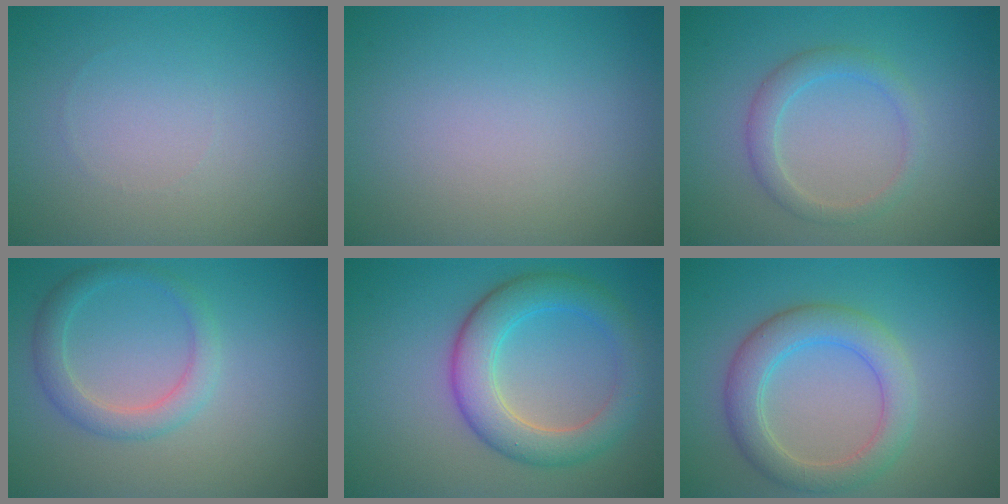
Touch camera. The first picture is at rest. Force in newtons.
{"total": 0.0}
{"total": 2.2, "press": 2.2, "slide": 0.0}
{"total": 2.7, "press": 2.7, "slide": 0.2}
{"total": 5.6, "press": 5.6, "slide": 0.1}
{"total": 4.5, "press": 4.5, "slide": 0.2}